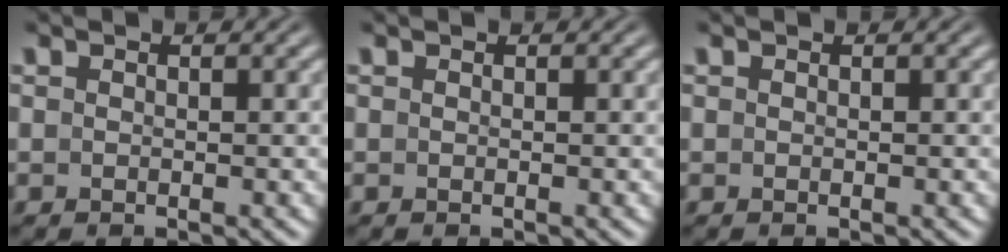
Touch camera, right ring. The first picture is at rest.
{"total": 0.0}
{"total": 0.0}